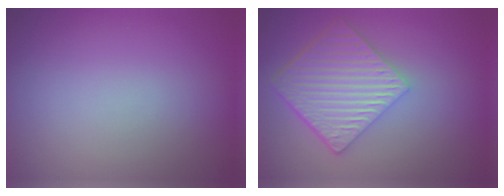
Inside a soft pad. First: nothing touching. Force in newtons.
{"total": 6.7, "press": 4.8, "slide": 4.7}